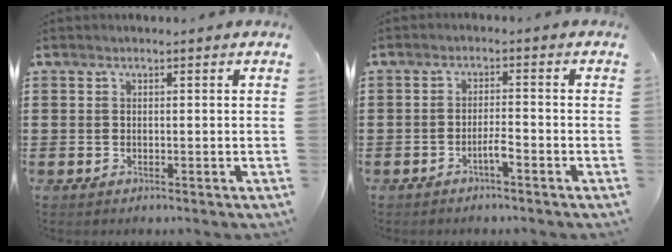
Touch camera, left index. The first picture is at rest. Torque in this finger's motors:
{"motor_torque": [0.05, 0.06, 0.19, 0.04]}